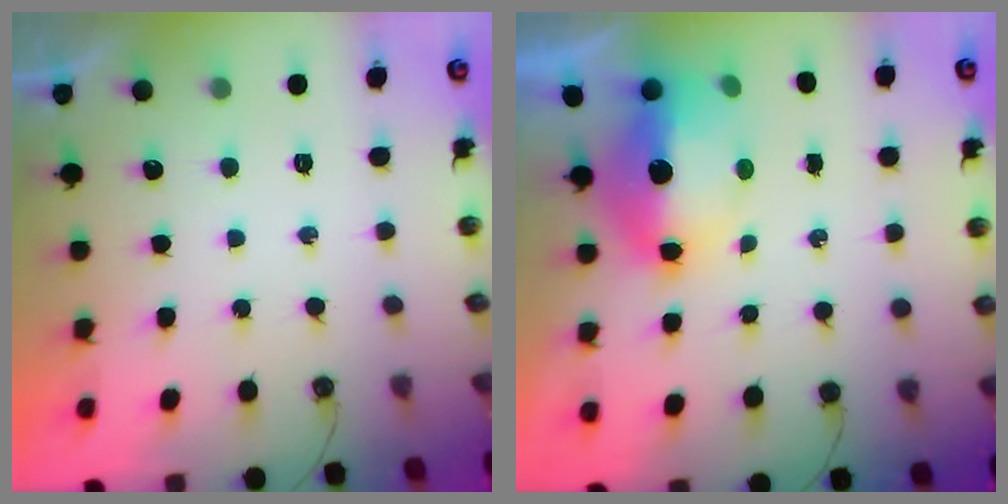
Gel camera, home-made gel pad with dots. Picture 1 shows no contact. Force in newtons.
{"total": 11.7, "press": 11.0, "slide": 4.1}